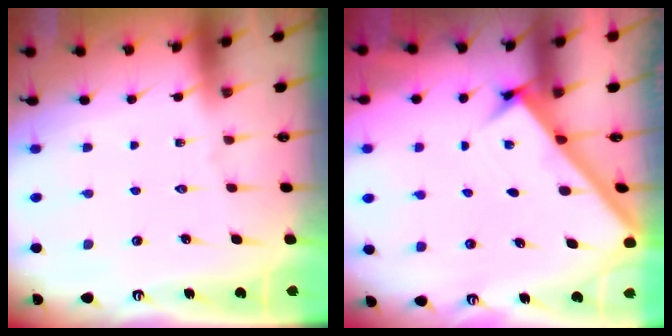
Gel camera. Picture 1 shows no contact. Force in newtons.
{"total": 2.4, "press": 2.4, "slide": 0.3}